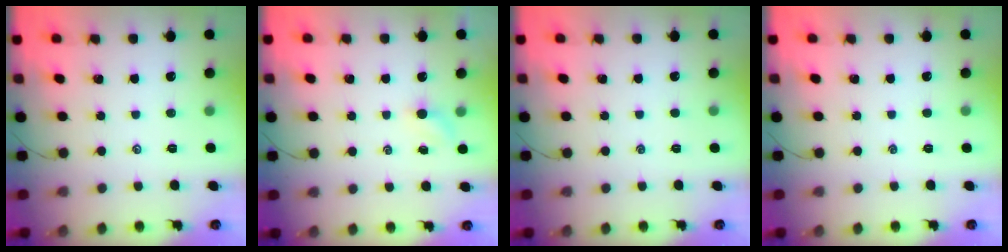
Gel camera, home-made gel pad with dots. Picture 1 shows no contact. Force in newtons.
{"total": 2.6, "press": 2.4, "slide": 0.8}
{"total": 0.0}
{"total": 0.0}